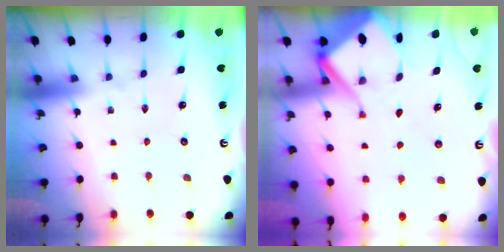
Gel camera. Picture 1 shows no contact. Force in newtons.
{"total": 8.9, "press": 8.8, "slide": 0.7}